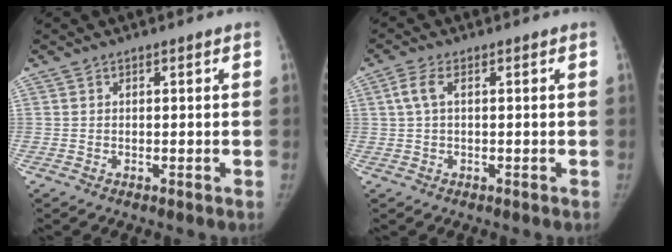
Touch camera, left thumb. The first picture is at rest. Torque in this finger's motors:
{"motor_torque": [0.07, 0.23, 0.68, 0.00, 0.03]}